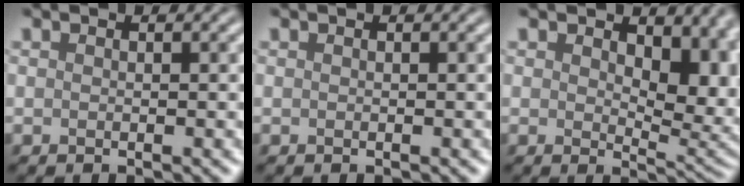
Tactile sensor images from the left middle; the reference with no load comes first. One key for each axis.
{"total": 0.0}
{"total": 6.3, "fx": 1.7, "fy": 3.6, "fz": 4.8, "tx": -0.067, "ty": -0.013, "tz": 0.026}